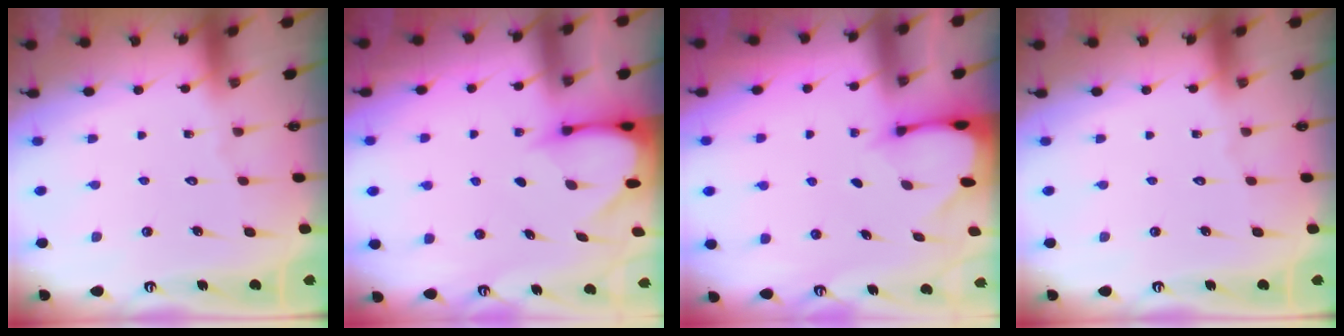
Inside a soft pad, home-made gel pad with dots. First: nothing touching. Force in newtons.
{"total": 3.2, "press": 3.2, "slide": 0.3}
{"total": 2.0, "press": 2.0, "slide": 0.1}
{"total": 0.0}